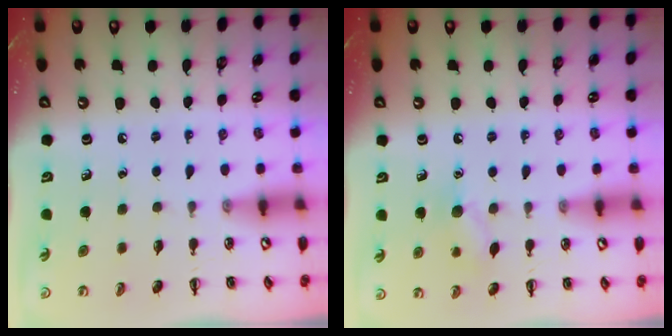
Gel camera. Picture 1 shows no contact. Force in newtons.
{"total": 8.0, "press": 7.9, "slide": 1.4}